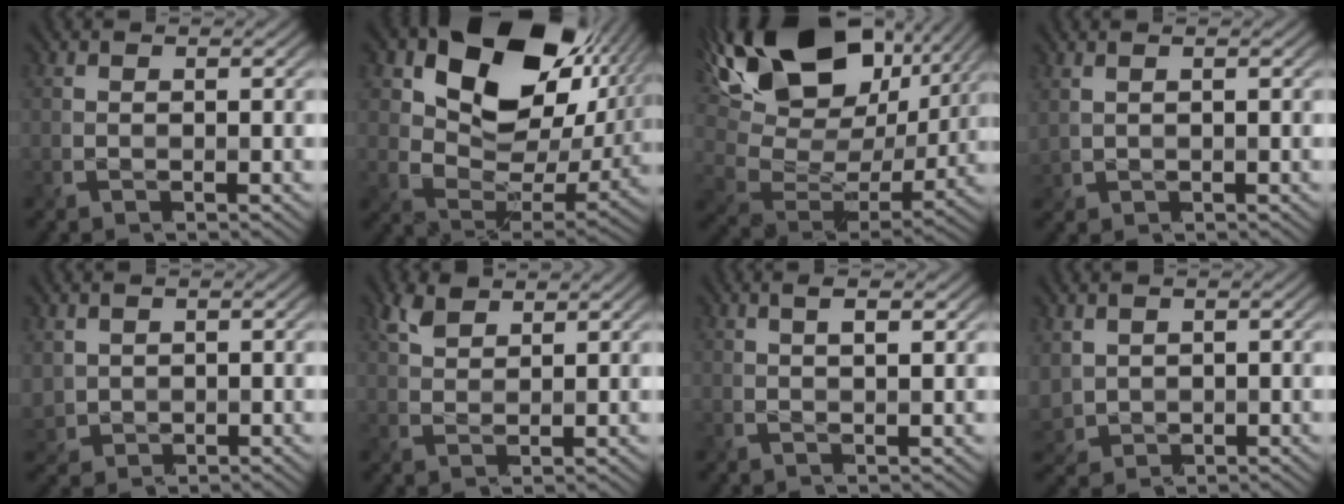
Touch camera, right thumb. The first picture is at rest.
{"total": 16.7, "force": [7.2, 10.6, 10.6], "torque": [-0.175, -0.002, 0.123]}
{"total": 19.4, "force": [9.4, 11.4, 12.6], "torque": [-0.259, 0.026, 0.162]}
{"total": 1.1, "force": [0.8, 0.3, 0.6], "torque": [-0.019, 0.005, 0.023]}
{"total": 2.9, "force": [1.2, 2.4, 1.2], "torque": [-0.047, 0.001, 0.028]}
{"total": 3.2, "force": [2.2, 1.5, 1.9], "torque": [-0.048, 0.006, 0.048]}
{"total": 2.1, "force": [0.8, 0.2, 1.9], "torque": [-0.029, -0.003, 0.015]}
{"total": 3.7, "force": [1.4, 2.8, 2.0], "torque": [-0.074, 0.003, 0.032]}